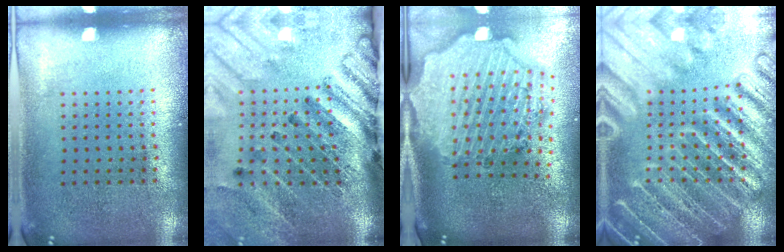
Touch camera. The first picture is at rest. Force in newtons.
{"total": 4.0, "press": 3.0, "slide": 2.6}
{"total": 3.9, "press": 3.2, "slide": 2.3}
{"total": 6.1, "press": 6.1, "slide": 0.8}